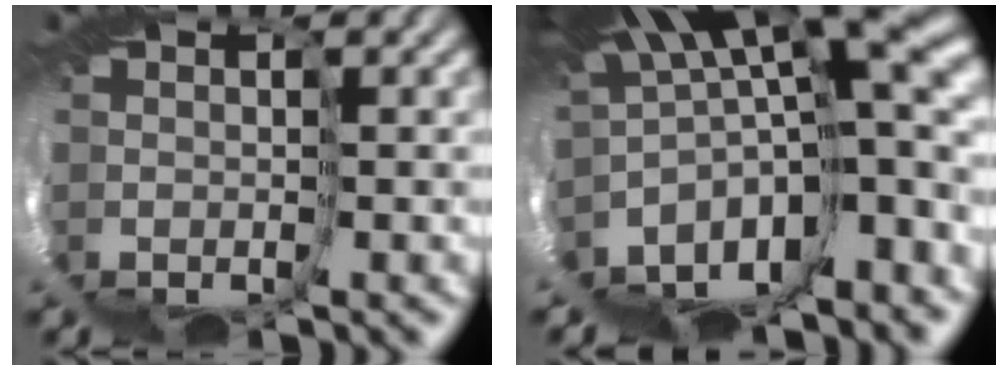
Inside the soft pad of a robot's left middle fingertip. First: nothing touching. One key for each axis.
{"total": 8.5, "fx": -1.5, "fy": 1.3, "fz": 8.3, "tx": -0.134, "ty": -0.023, "tz": -0.001}